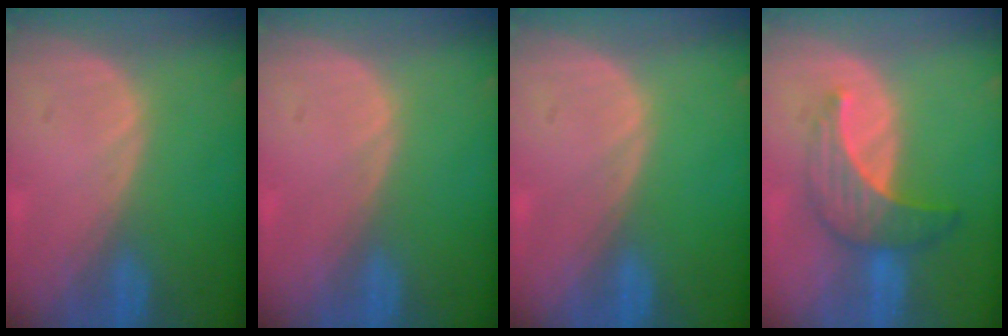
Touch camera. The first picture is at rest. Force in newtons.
{"total": 0.0}
{"total": 0.0}
{"total": 7.1, "press": 6.5, "slide": 2.8}